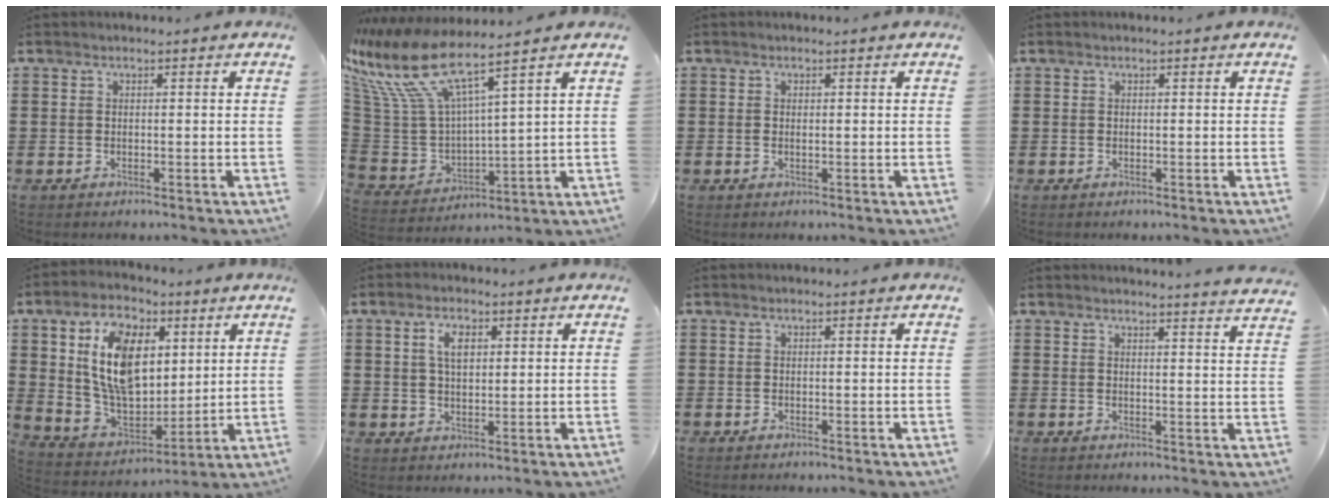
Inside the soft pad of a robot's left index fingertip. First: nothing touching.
{"total": 11.4, "force": [7.4, 2.9, 8.2], "torque": [-0.209, -0.049, 0.119]}
{"total": 0.5, "force": [0.0, 0.2, 0.5], "torque": [-0.012, -0.003, 0.002]}
{"total": 0.0}
{"total": 12.9, "force": [4.9, 7.7, 9.1], "torque": [-0.213, 0.001, 0.088]}
{"total": 4.1, "force": [1.5, 2.0, 3.2], "torque": [-0.064, 0.007, 0.023]}
{"total": 0.0}
{"total": 2.9, "force": [2.8, -0.8, 0.4], "torque": [-0.014, -0.016, 0.052]}